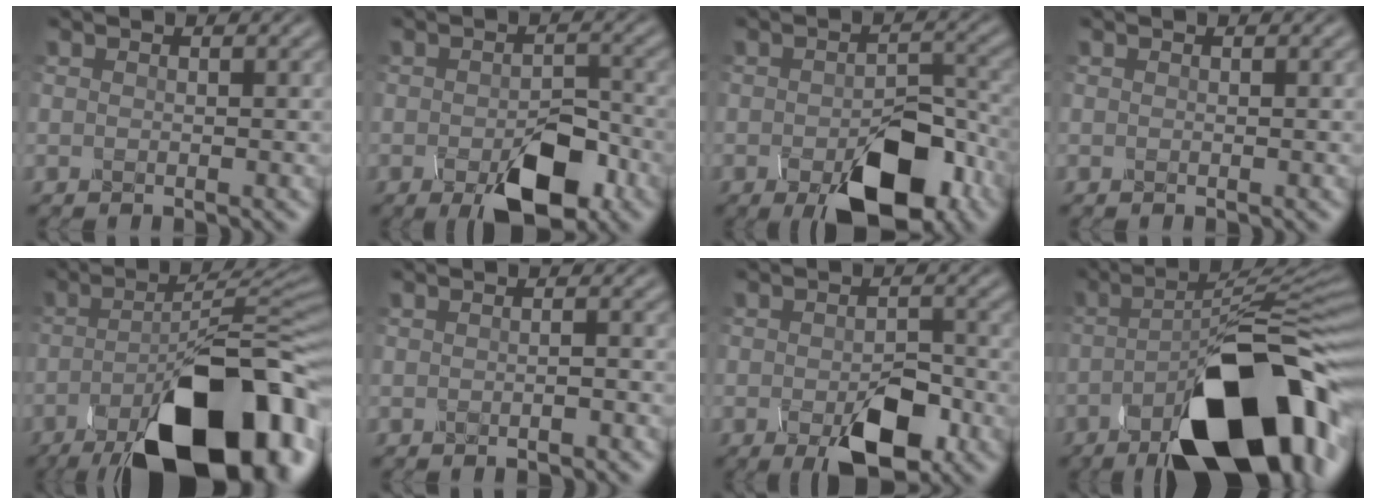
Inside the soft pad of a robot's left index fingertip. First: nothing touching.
{"total": 6.6, "force": [-3.1, 3.1, 4.9], "torque": [-0.076, 0.002, -0.048]}
{"total": 8.6, "force": [-4.2, 4.1, 6.3], "torque": [-0.091, -0.001, -0.057]}
{"total": 0.0}
{"total": 16.2, "force": [-8.5, 6.0, 12.4], "torque": [-0.177, -0.001, -0.138]}
{"total": 1.3, "force": [-0.8, 0.2, 1.0], "torque": [0.001, 0.009, -0.015]}
{"total": 5.8, "force": [-2.5, 2.7, 4.4], "torque": [-0.071, -0.002, -0.040]}
{"total": 14.4, "force": [-7.1, 4.7, 11.7], "torque": [-0.173, 0.006, -0.116]}